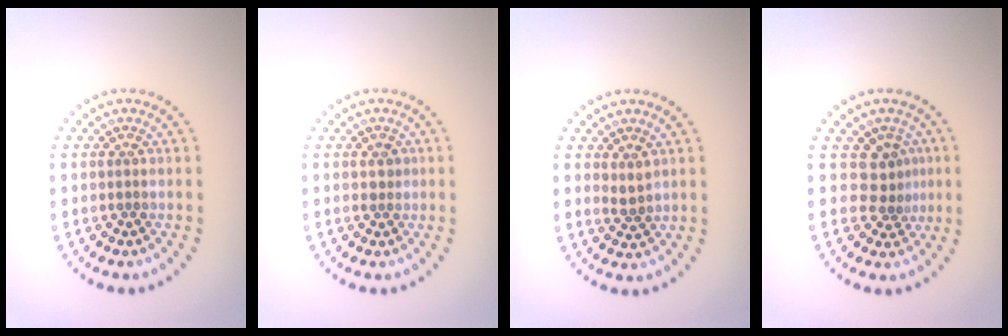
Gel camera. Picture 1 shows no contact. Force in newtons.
{"total": 1.0, "press": 0.9, "slide": 0.4}
{"total": 1.2, "press": 1.0, "slide": 0.5}
{"total": 2.5, "press": 1.7, "slide": 1.8}